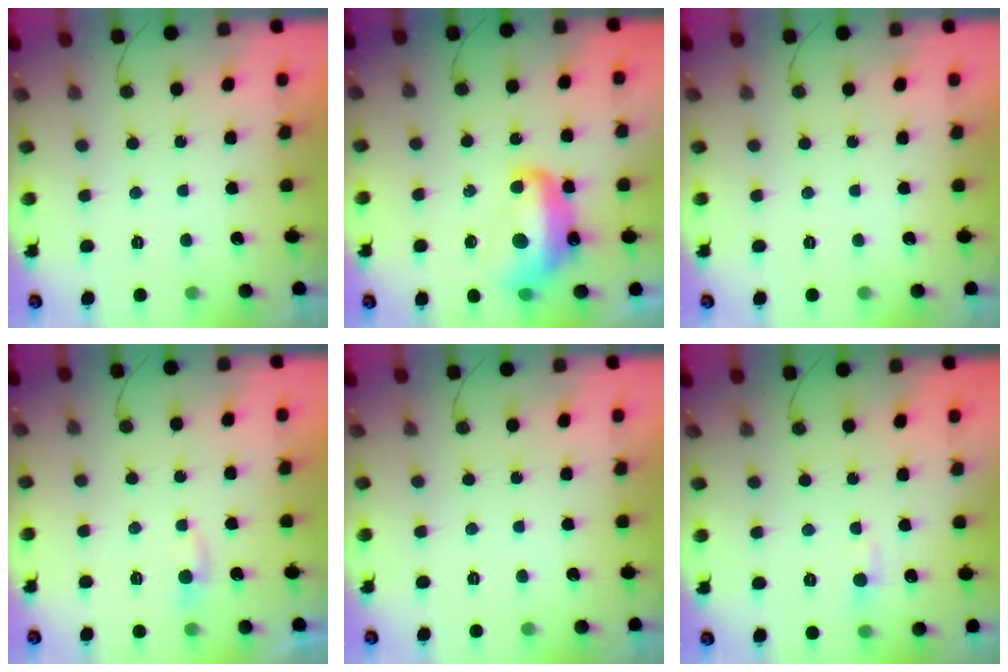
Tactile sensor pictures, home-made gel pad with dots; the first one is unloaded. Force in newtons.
{"total": 14.0, "press": 14.0, "slide": 1.0}
{"total": 0.0}
{"total": 2.4, "press": 2.4, "slide": 0.3}
{"total": 0.0}
{"total": 4.3, "press": 4.2, "slide": 0.6}